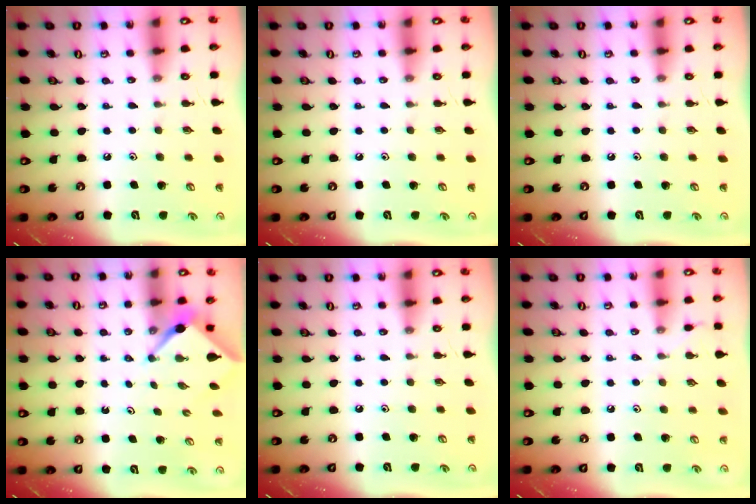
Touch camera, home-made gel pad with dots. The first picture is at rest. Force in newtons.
{"total": 0.0}
{"total": 0.0}
{"total": 2.4, "press": 2.4, "slide": 0.3}
{"total": 0.0}
{"total": 2.5, "press": 2.4, "slide": 0.6}